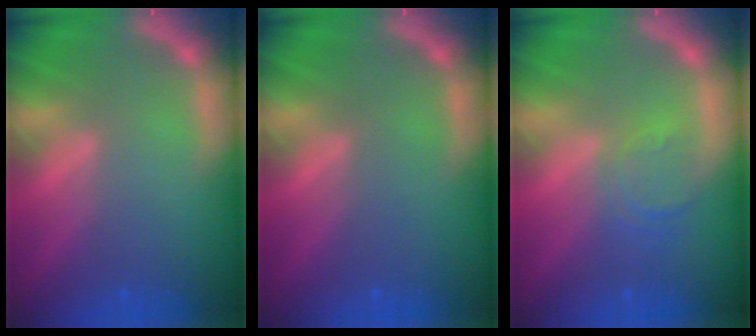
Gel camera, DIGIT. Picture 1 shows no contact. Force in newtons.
{"total": 0.0}
{"total": 3.0}